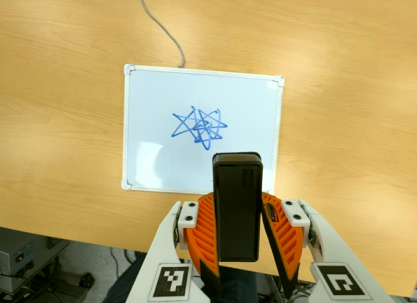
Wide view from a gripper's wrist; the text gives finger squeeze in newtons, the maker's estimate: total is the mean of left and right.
{"total": 5.1, "left": 4.9, "right": 5.2}